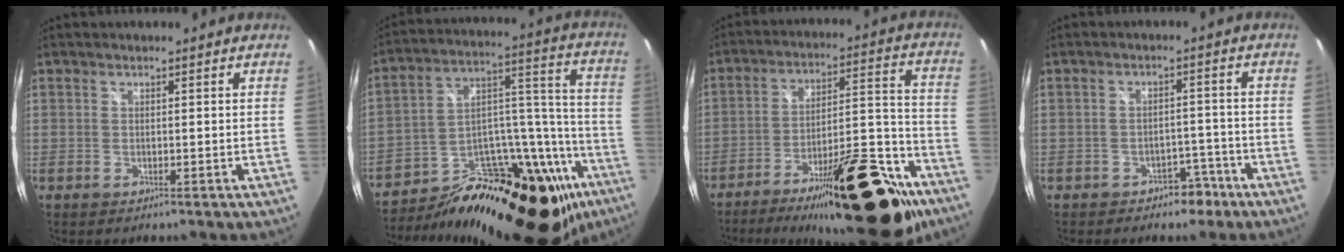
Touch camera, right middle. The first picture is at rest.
{"total": 33.4, "force": [-20.7, 16.3, 20.5], "torque": [-0.298, 0.046, -0.287]}
{"total": 26.3, "force": [-18.1, 8.1, 17.3], "torque": [-0.252, 0.007, -0.259]}
{"total": 4.3, "force": [-3.0, 2.7, 1.3], "torque": [-0.024, 0.016, -0.034]}